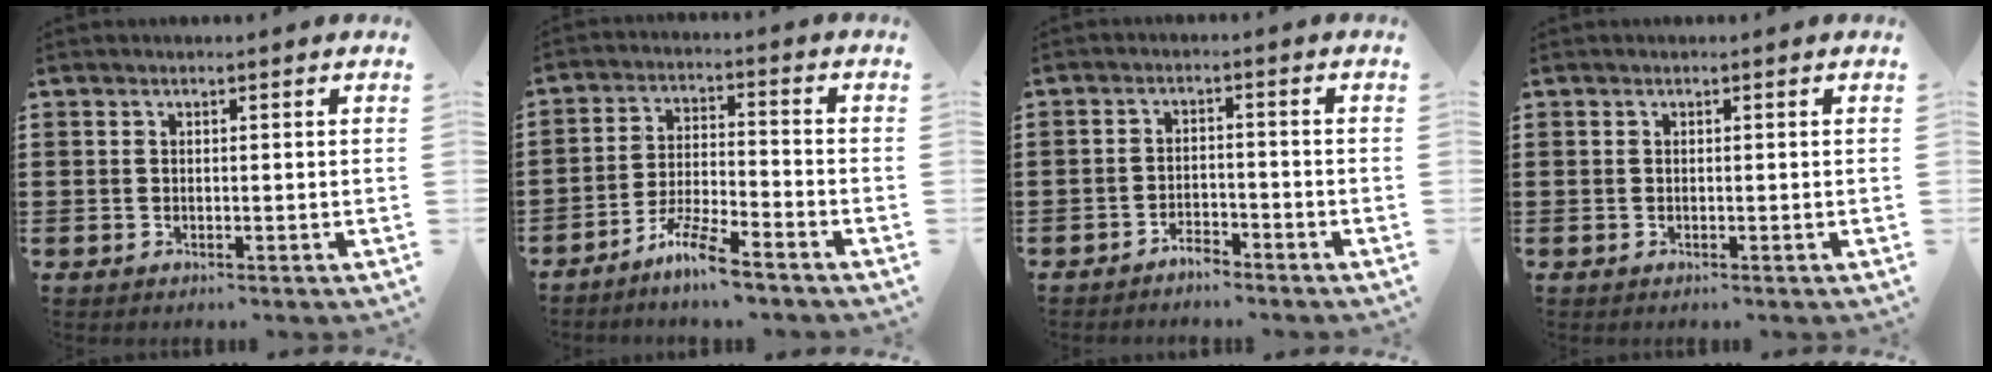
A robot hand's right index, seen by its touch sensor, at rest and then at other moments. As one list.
[{"total": 6.7, "force": [-5.8, 0.3, 3.4], "torque": [-0.083, -0.005, -0.115]}, {"total": 2.6, "force": [-2.5, 0.5, 0.3], "torque": [-0.014, 0.004, -0.053]}, {"total": 0.0}]